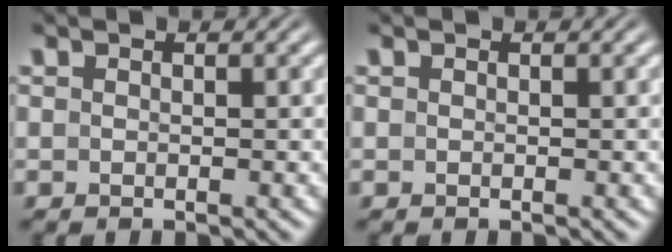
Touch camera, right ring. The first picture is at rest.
{"total": 0.0}